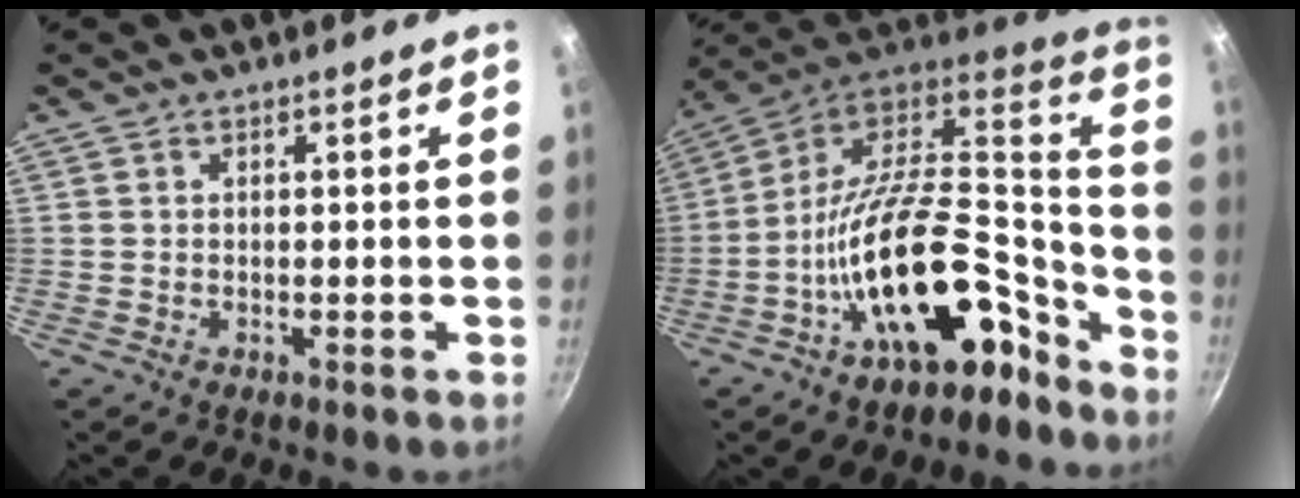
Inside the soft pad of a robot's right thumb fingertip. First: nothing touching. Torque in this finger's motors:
{"motor_torque": [2.60, 1.76, 2.13, -0.64, 0.79]}